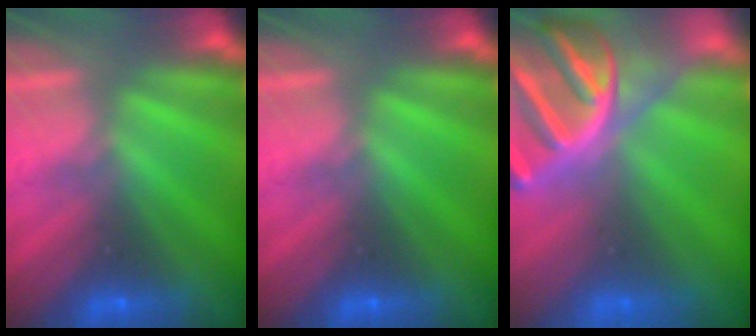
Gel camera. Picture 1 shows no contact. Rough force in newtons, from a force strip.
{"total": 0.0}
{"total": 8.7}